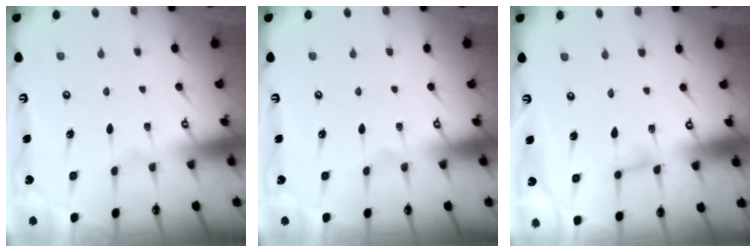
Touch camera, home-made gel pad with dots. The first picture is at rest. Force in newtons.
{"total": 0.0}
{"total": 3.0, "press": 3.0, "slide": 0.3}